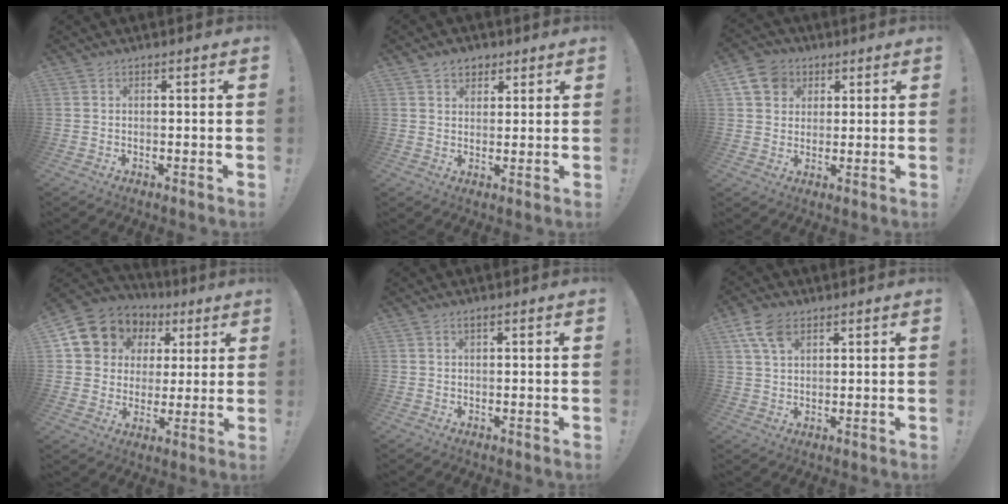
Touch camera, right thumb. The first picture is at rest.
{"total": 4.7, "force": [2.8, 3.5, 1.3], "torque": [-0.005, -0.012, 0.049]}
{"total": 9.6, "force": [4.1, 8.0, 3.4], "torque": [-0.054, -0.010, 0.085]}
{"total": 11.9, "force": [5.1, 10.1, 3.5], "torque": [-0.052, -0.029, 0.110]}
{"total": 0.9, "force": [0.4, 0.3, 0.7], "torque": [-0.015, 0.002, 0.007]}
{"total": 7.6, "force": [4.0, 4.2, 4.8], "torque": [-0.082, -0.005, 0.078]}